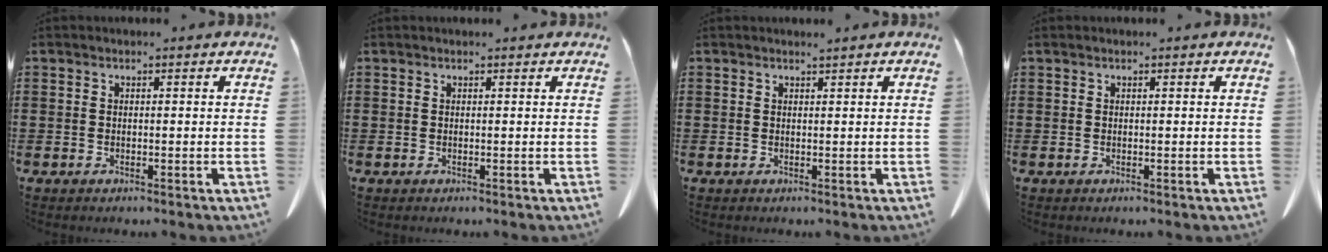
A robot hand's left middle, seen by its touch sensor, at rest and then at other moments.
{"total": 0.0}
{"total": 0.5, "force": [0.5, 0.0, 0.1], "torque": [-0.003, -0.001, 0.011]}
{"total": 0.0}